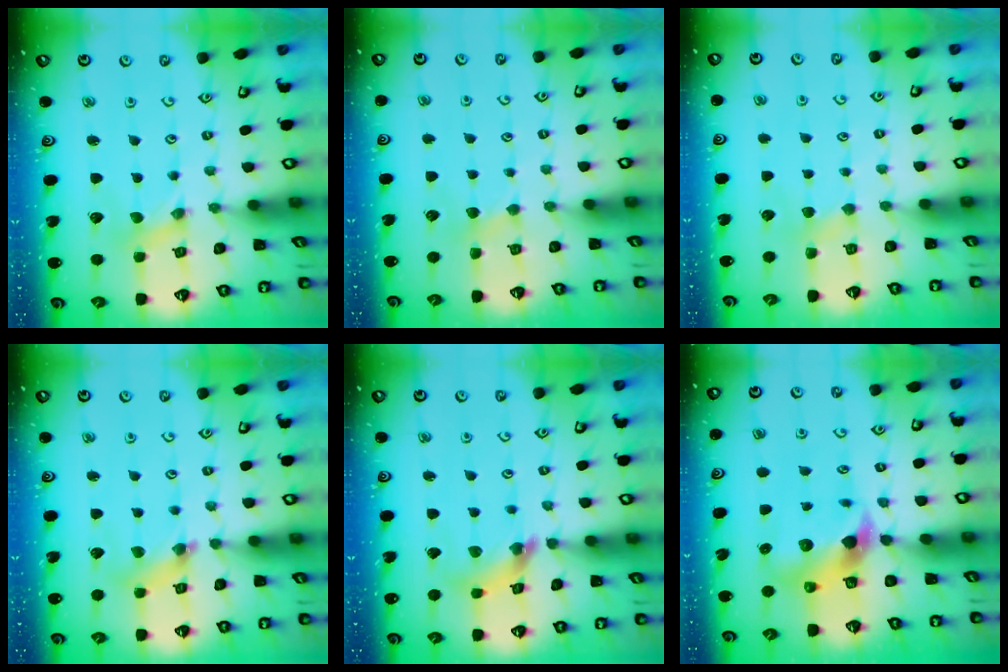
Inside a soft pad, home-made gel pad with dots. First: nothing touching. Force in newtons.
{"total": 2.8, "press": 2.8, "slide": 0.3}
{"total": 2.1, "press": 2.0, "slide": 0.4}
{"total": 4.8, "press": 4.8, "slide": 0.5}
{"total": 7.6, "press": 7.6, "slide": 0.8}
{"total": 7.8, "press": 7.6, "slide": 1.4}